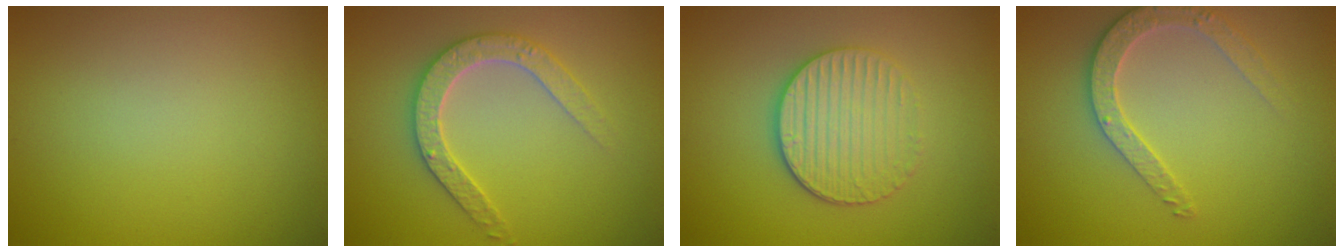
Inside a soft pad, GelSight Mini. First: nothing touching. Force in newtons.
{"total": 3.0, "press": 2.9, "slide": 0.6}
{"total": 3.8, "press": 3.4, "slide": 1.9}
{"total": 2.7, "press": 2.7, "slide": 0.3}